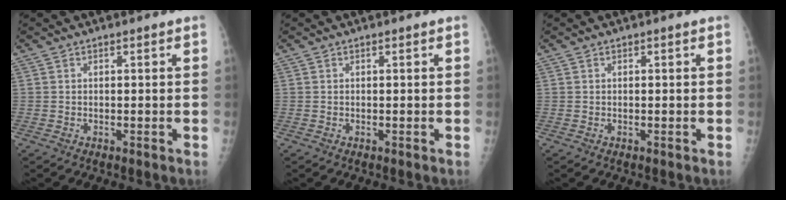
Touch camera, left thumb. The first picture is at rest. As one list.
[{"total": 0.0}, {"total": 0.0}]